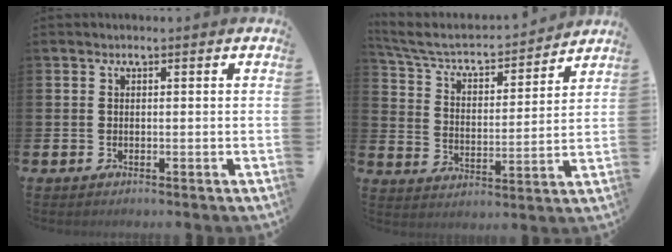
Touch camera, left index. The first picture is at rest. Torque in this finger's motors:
{"motor_torque": [0.60, -1.06, 0.14, 0.15]}